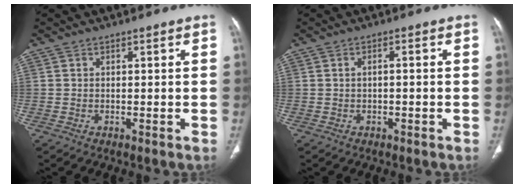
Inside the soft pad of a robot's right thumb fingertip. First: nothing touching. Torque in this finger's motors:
{"motor_torque": [-0.03, -0.58, -0.19, -0.01, -0.02]}